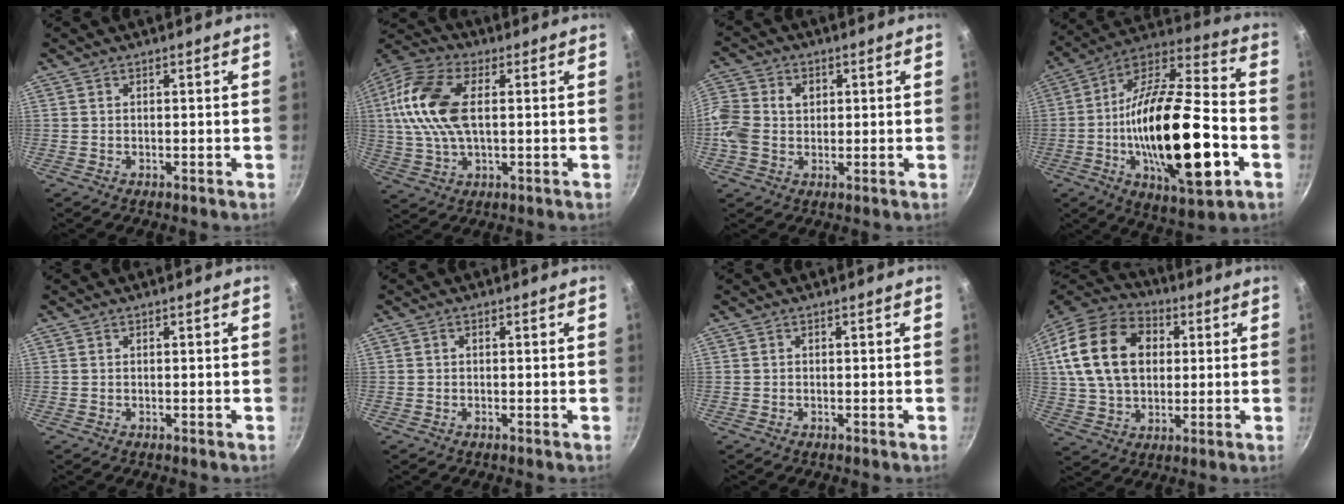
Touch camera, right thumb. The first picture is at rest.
{"total": 15.3, "force": [2.2, 8.3, 12.6], "torque": [-0.247, 0.015, 0.029]}
{"total": 9.1, "force": [0.5, 7.3, 5.4], "torque": [-0.120, 0.017, -0.005]}
{"total": 29.7, "force": [-6.6, 11.3, 26.6], "torque": [-0.450, 0.026, -0.109]}
{"total": 0.0}
{"total": 0.7, "force": [-0.1, 0.4, 0.5], "torque": [-0.008, 0.003, -0.004]}
{"total": 0.0}
{"total": 21.0, "force": [4.5, 15.1, 14.0], "torque": [-0.235, 0.018, 0.076]}